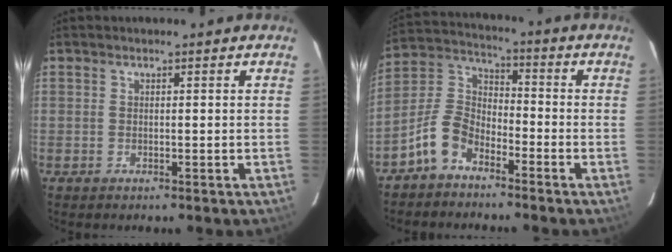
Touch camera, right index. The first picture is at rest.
{"total": 8.6, "force": [-5.7, 4.6, 4.4], "torque": [-0.104, 0.025, -0.121]}